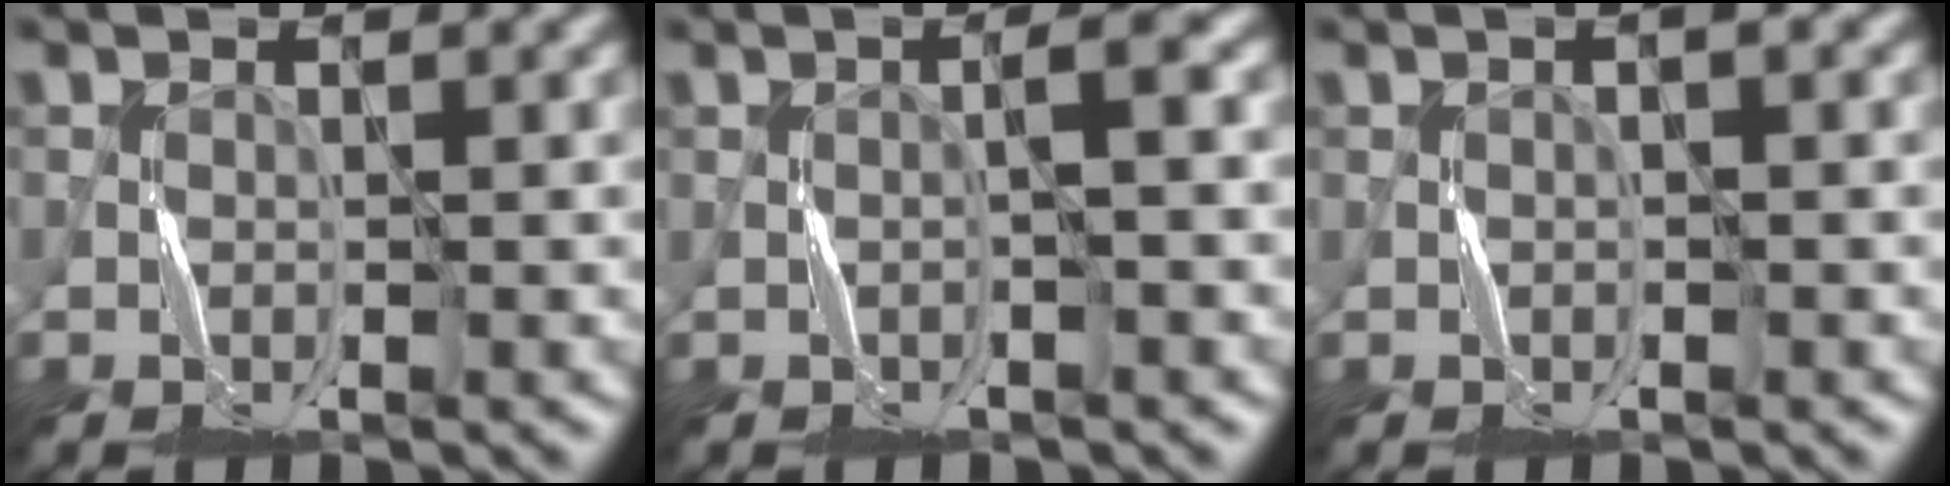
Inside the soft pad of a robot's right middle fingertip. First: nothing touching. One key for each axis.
{"total": 2.1, "fx": -0.1, "fy": 0.1, "fz": 2.1, "tx": -0.033, "ty": 0.011, "tz": -0.003}
{"total": 1.2, "fx": 0.2, "fy": 0.2, "fz": 1.2, "tx": -0.018, "ty": 0.007, "tz": 0.002}